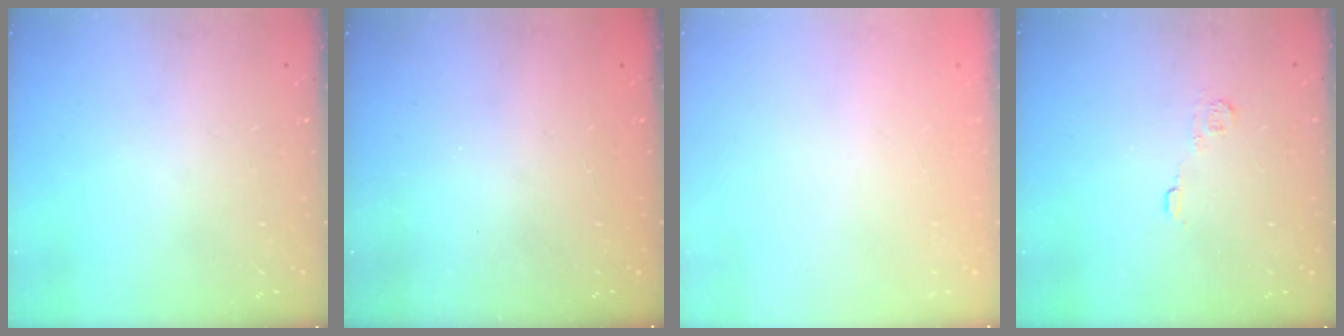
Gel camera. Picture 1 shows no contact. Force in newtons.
{"total": 2.3, "press": 2.2, "slide": 0.8}
{"total": 2.7, "press": 2.6, "slide": 0.8}
{"total": 4.3, "press": 4.3, "slide": 0.6}